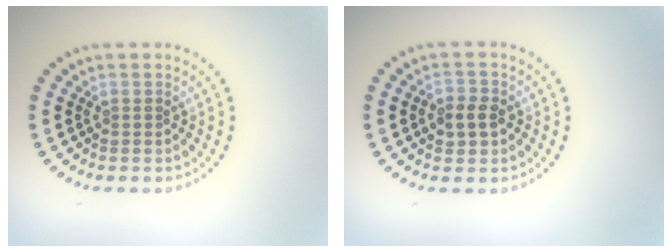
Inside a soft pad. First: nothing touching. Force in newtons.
{"total": 2.4, "press": 2.4, "slide": 0.4}